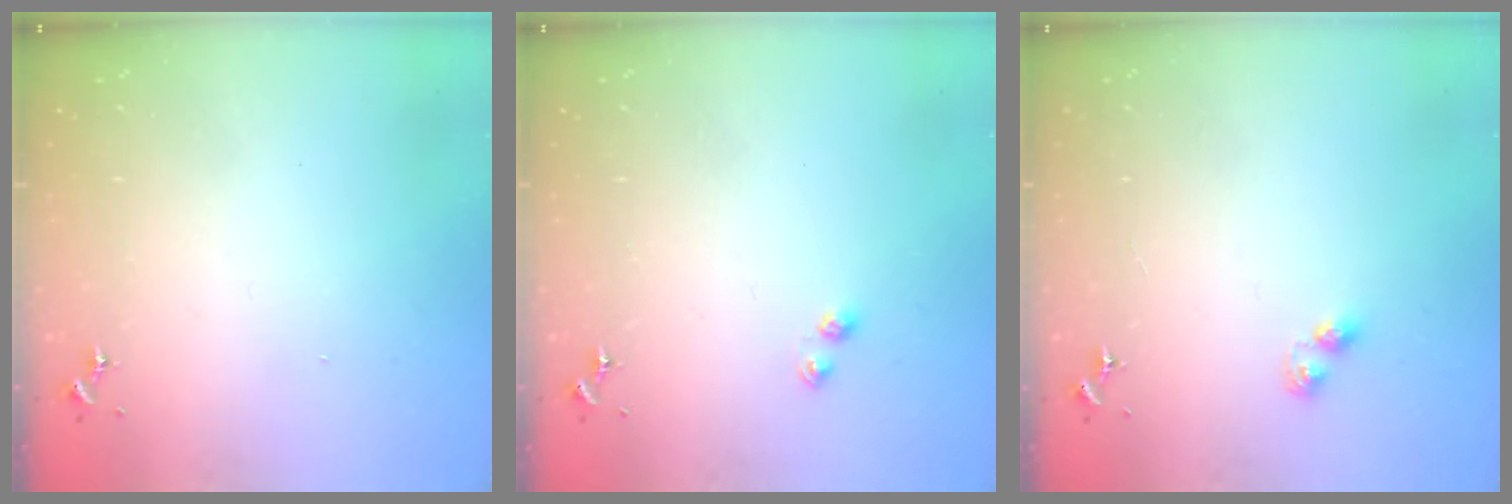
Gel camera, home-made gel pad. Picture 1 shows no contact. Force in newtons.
{"total": 3.1, "press": 3.1, "slide": 0.4}
{"total": 2.6, "press": 2.5, "slide": 0.4}